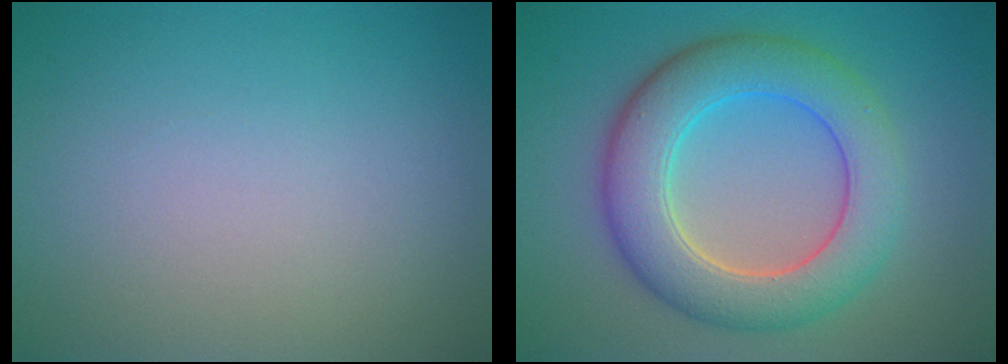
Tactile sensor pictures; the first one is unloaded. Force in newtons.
{"total": 7.6, "press": 7.6, "slide": 0.5}